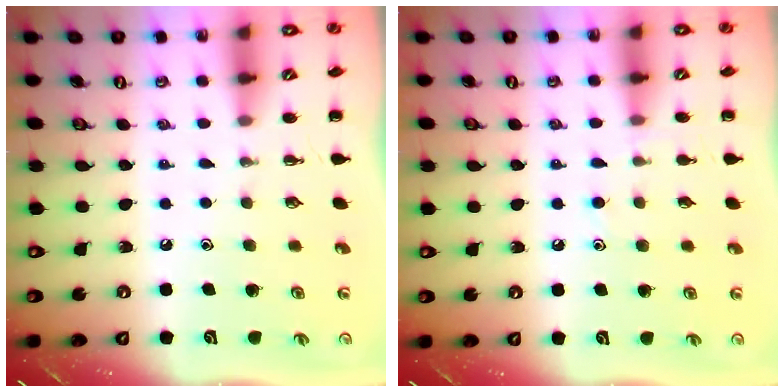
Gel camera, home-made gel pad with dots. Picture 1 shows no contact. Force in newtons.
{"total": 6.1, "press": 5.7, "slide": 2.2}